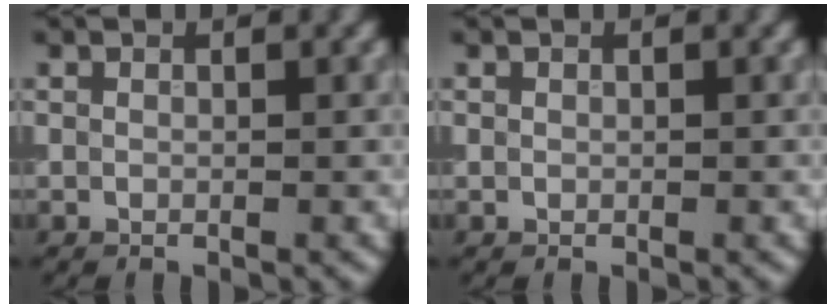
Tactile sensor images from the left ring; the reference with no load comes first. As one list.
[{"total": 0.0}]